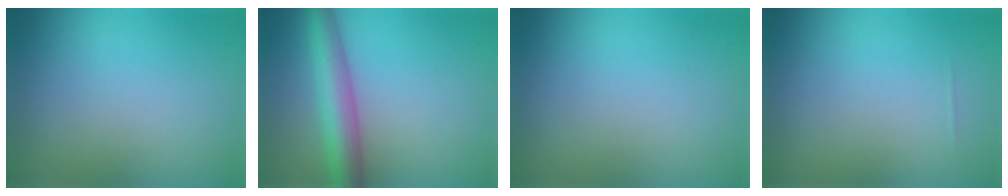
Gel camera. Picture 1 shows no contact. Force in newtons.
{"total": 5.2, "press": 5.2, "slide": 0.1}
{"total": 0.0}
{"total": 0.0}